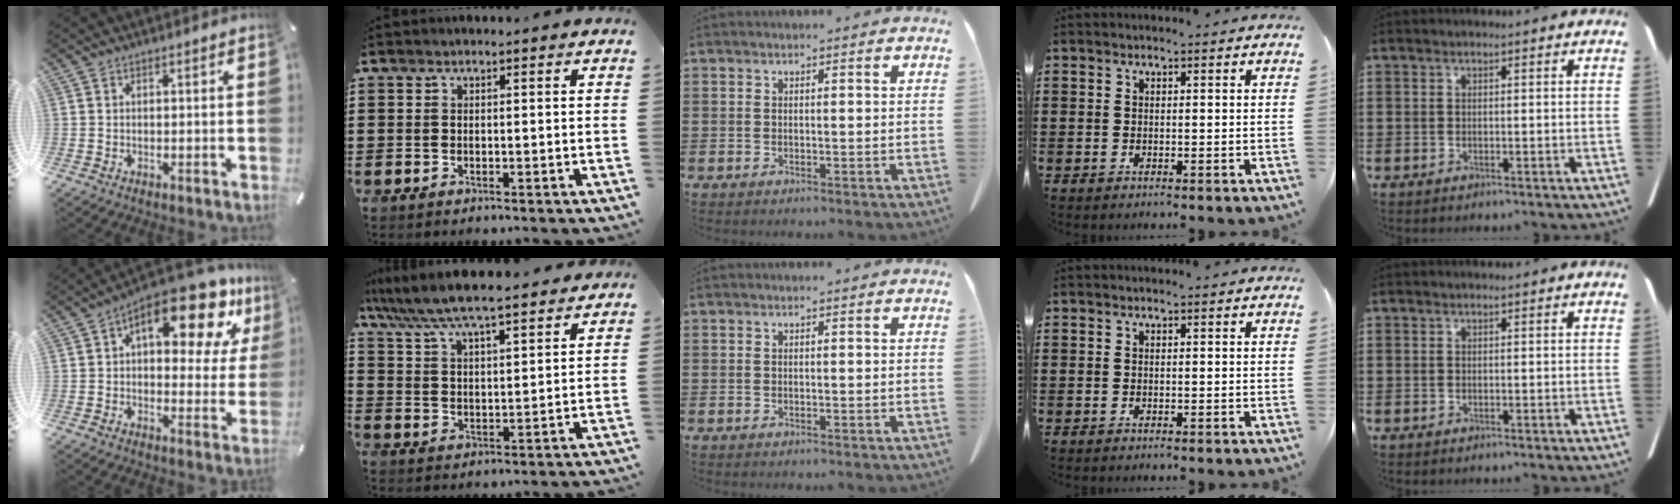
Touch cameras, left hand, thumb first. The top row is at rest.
{"thumb": {"total": 18.5, "force": [9.2, 7.7, 14.0], "torque": [-0.193, -0.056, 0.145]}, "index": {"total": 6.9, "force": [6.4, 0.2, 2.6], "torque": [-0.077, -0.033, 0.111]}}